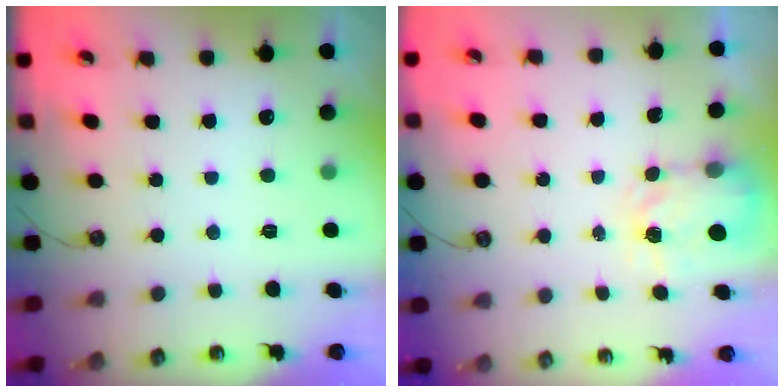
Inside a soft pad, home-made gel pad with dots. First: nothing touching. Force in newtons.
{"total": 3.5, "press": 3.4, "slide": 0.6}